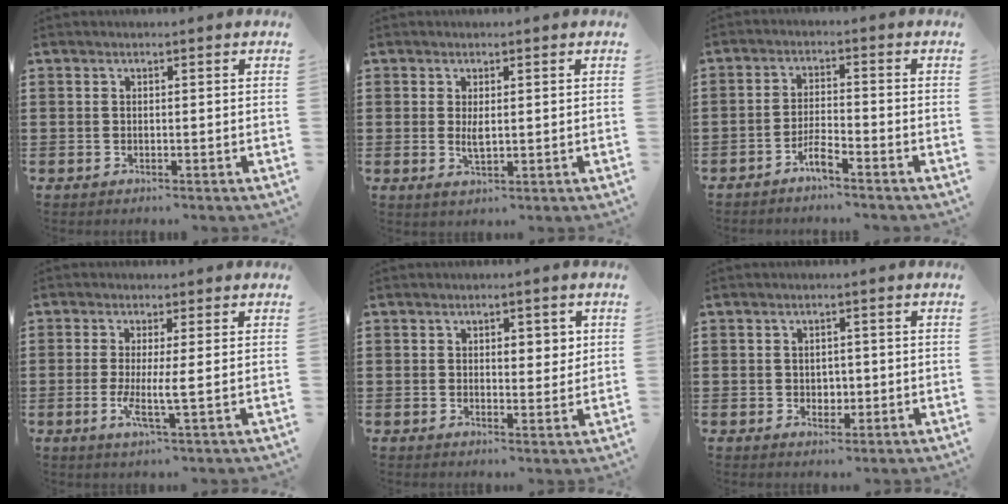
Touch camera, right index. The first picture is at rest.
{"total": 2.5, "force": [0.2, 0.8, 2.3], "torque": [-0.047, -0.002, 0.003]}
{"total": 3.2, "force": [-2.7, 0.2, 1.8], "torque": [-0.048, 0.001, -0.056]}
{"total": 4.0, "force": [-0.5, -0.3, 3.9], "torque": [-0.079, -0.014, -0.013]}
{"total": 2.7, "force": [1.0, 1.6, 2.0], "torque": [-0.026, 0.002, 0.012]}
{"total": 1.7, "force": [0.1, 1.5, 0.6], "torque": [-0.010, 0.005, -0.003]}